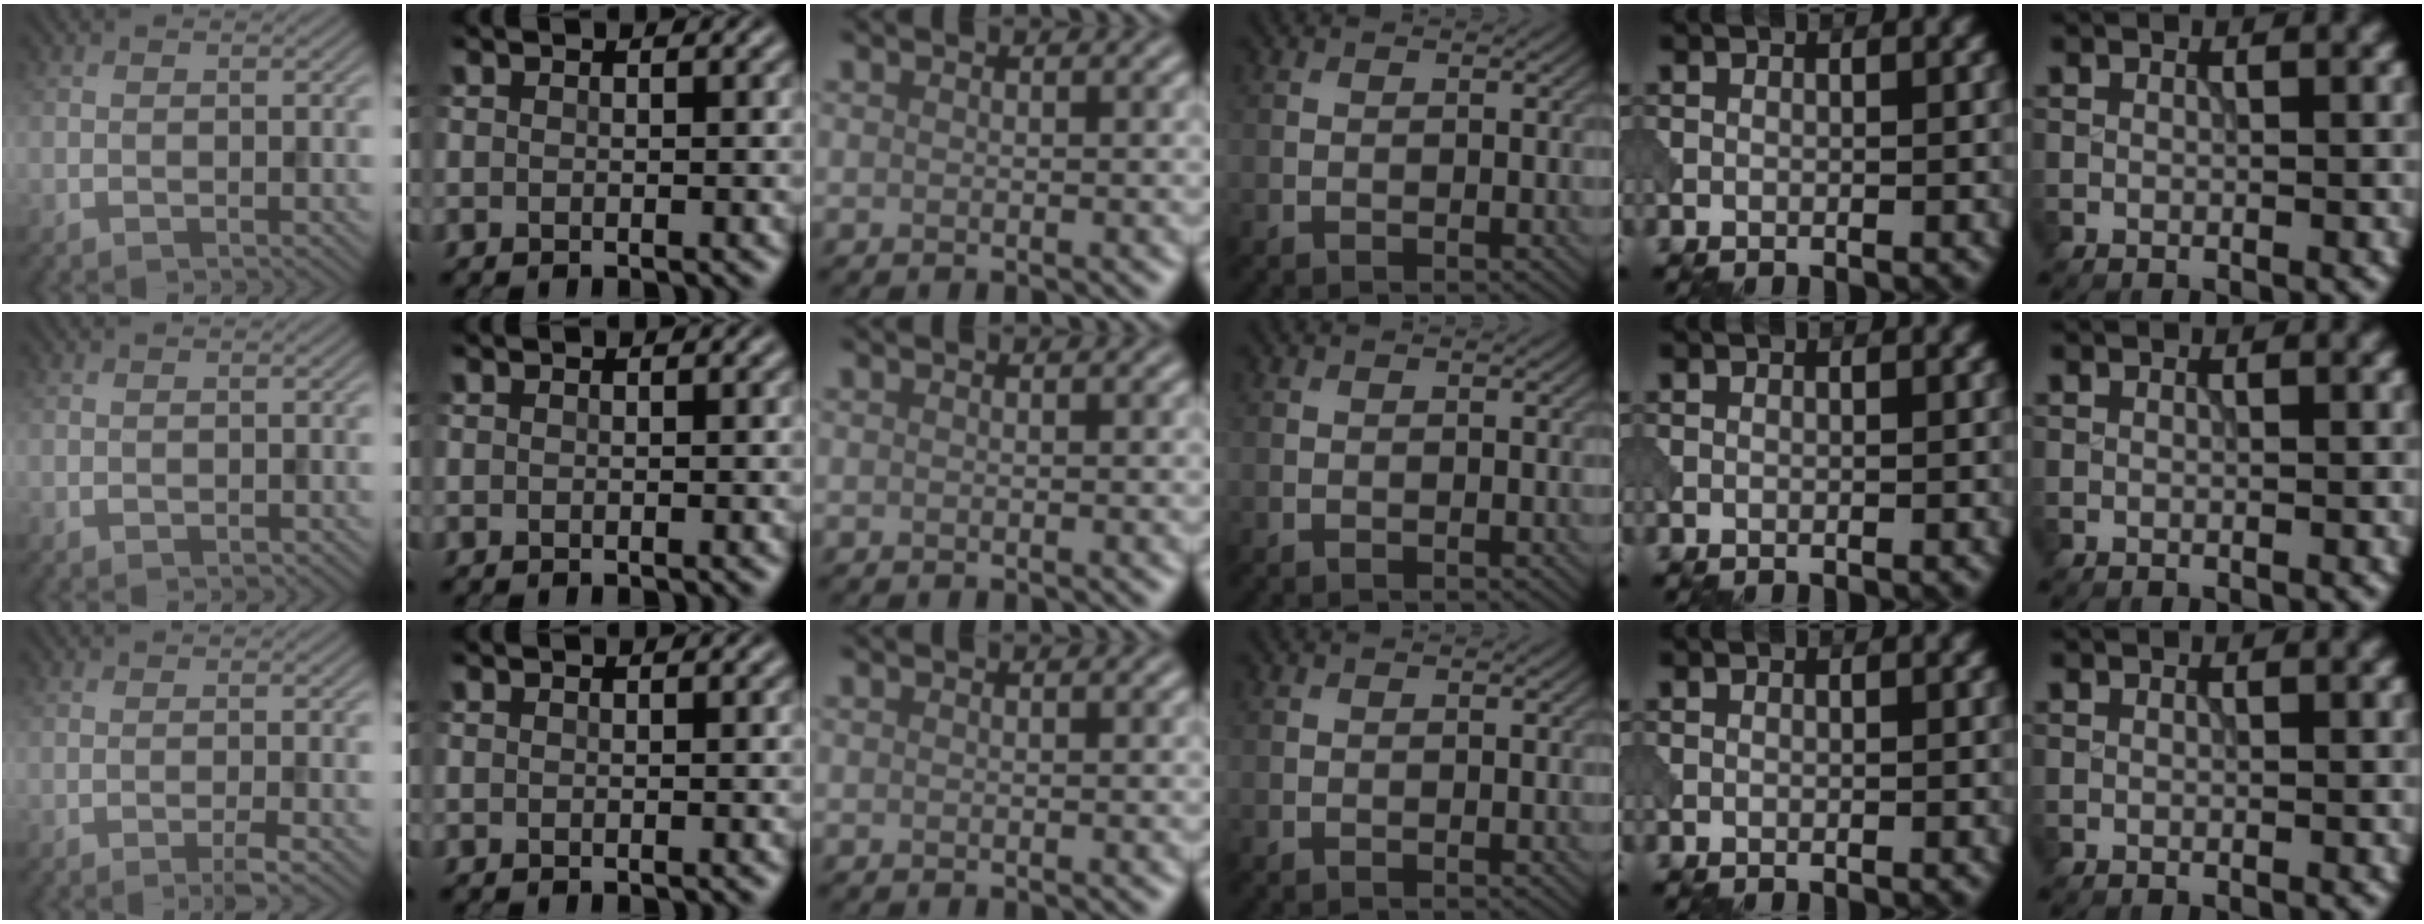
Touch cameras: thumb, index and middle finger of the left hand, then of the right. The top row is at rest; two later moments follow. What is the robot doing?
{"motion": "open", "object": "sandwich press"}